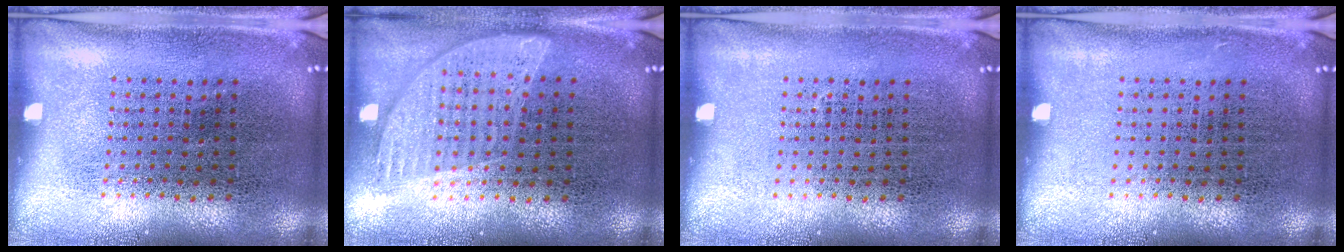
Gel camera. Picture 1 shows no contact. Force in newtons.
{"total": 0.9, "press": 0.8, "slide": 0.2}
{"total": 0.0}
{"total": 0.0}